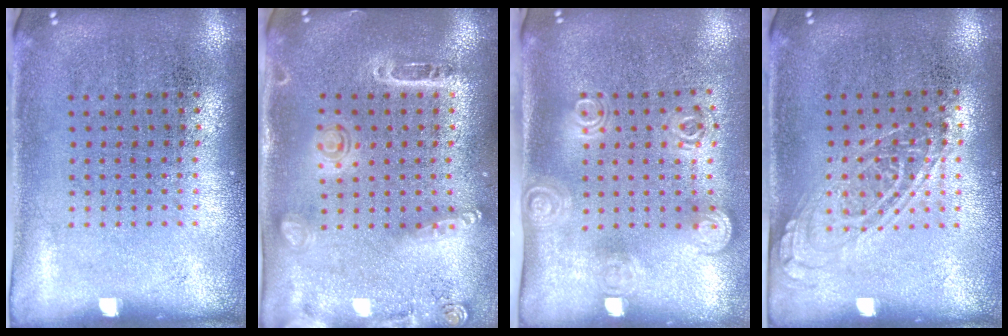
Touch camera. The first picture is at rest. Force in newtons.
{"total": 1.6, "press": 1.4, "slide": 0.7}
{"total": 1.8, "press": 1.3, "slide": 1.3}
{"total": 1.3, "press": 1.2, "slide": 0.6}